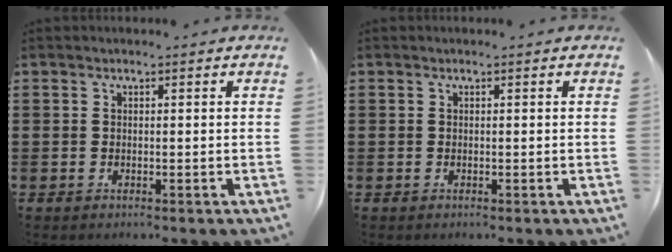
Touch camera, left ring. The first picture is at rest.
{"total": 0.0}